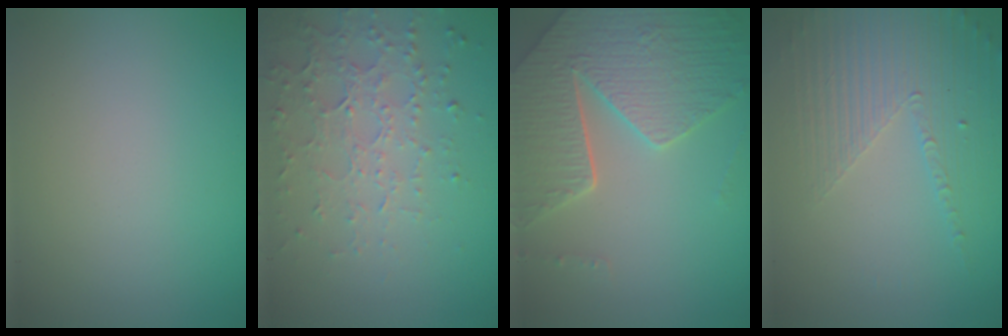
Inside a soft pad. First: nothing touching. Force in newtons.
{"total": 4.5, "press": 3.2, "slide": 3.2}
{"total": 6.7, "press": 5.3, "slide": 4.0}
{"total": 4.3, "press": 3.1, "slide": 3.0}